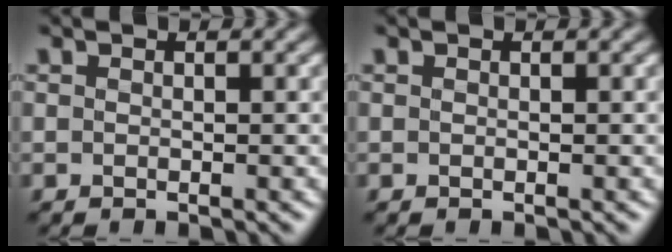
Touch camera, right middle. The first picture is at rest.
{"total": 0.0}